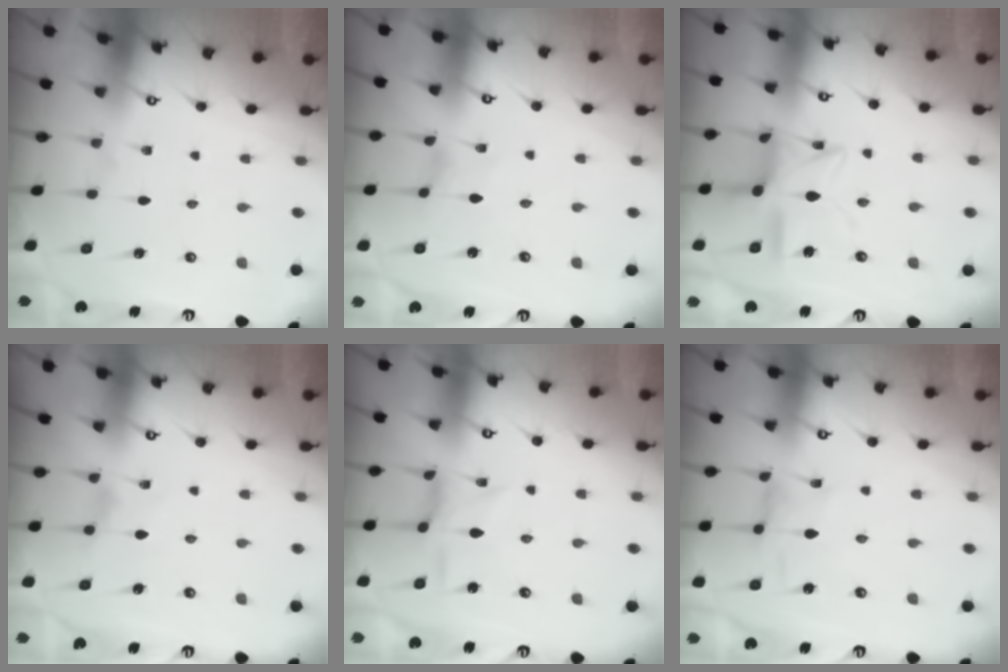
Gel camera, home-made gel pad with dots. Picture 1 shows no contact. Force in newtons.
{"total": 0.0}
{"total": 12.3, "press": 12.3, "slide": 1.0}
{"total": 2.1, "press": 2.1, "slide": 0.4}
{"total": 4.6, "press": 4.6, "slide": 0.7}
{"total": 1.7, "press": 1.7, "slide": 0.4}